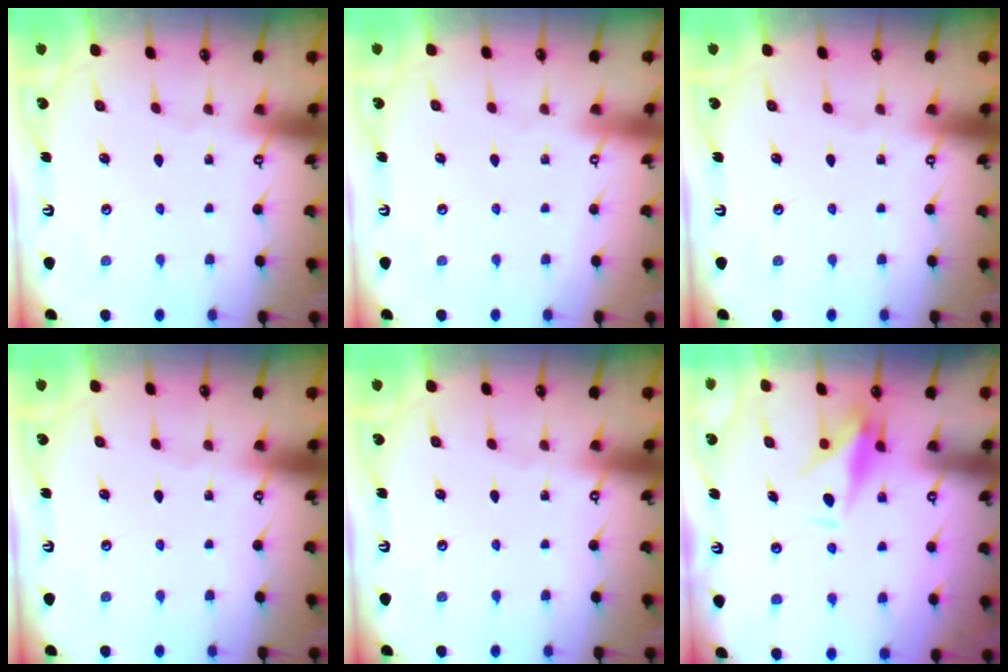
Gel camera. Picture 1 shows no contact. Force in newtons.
{"total": 3.9, "press": 3.9, "slide": 0.1}
{"total": 0.0}
{"total": 0.0}
{"total": 0.0}
{"total": 9.5, "press": 9.5, "slide": 0.3}